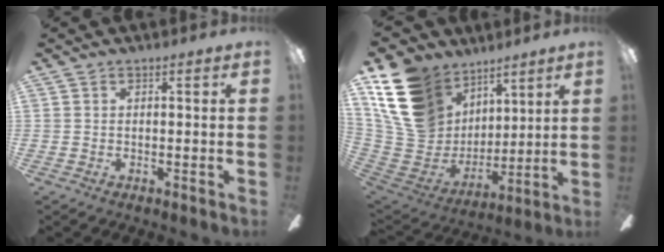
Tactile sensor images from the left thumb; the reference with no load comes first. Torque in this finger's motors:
{"motor_torque": [1.22, 0.57, 1.55, -1.22, 0.40]}